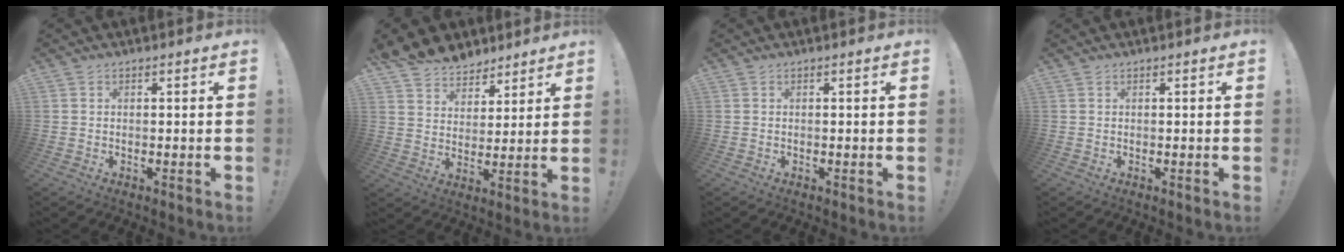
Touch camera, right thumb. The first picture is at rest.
{"total": 8.4, "force": [6.7, 5.0, 0.7], "torque": [-0.020, -0.055, 0.135]}
{"total": 0.0}
{"total": 0.0}